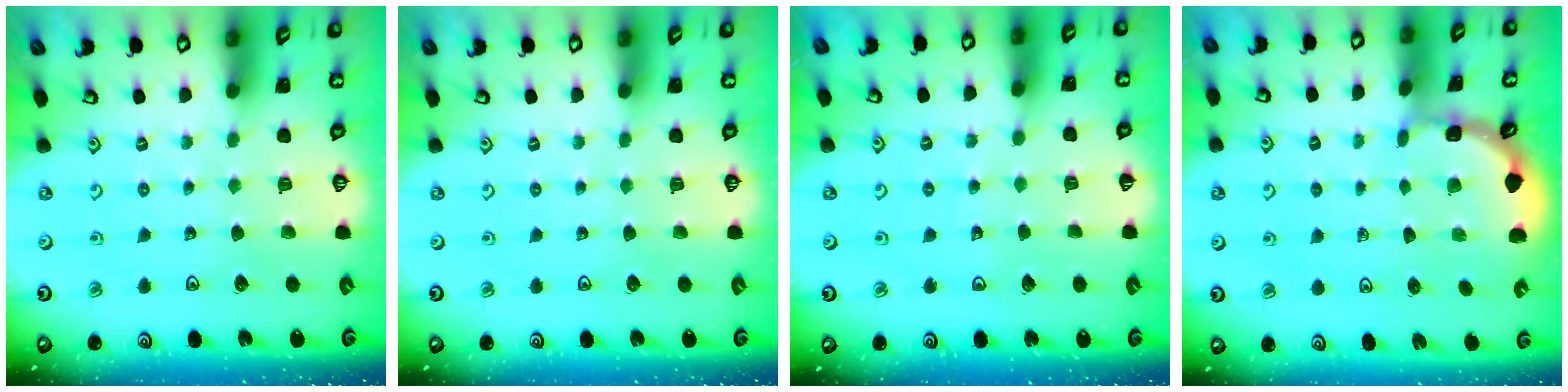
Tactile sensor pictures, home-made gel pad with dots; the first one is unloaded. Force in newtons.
{"total": 0.0}
{"total": 4.0, "press": 4.0, "slide": 0.4}
{"total": 1.7, "press": 1.7, "slide": 0.1}